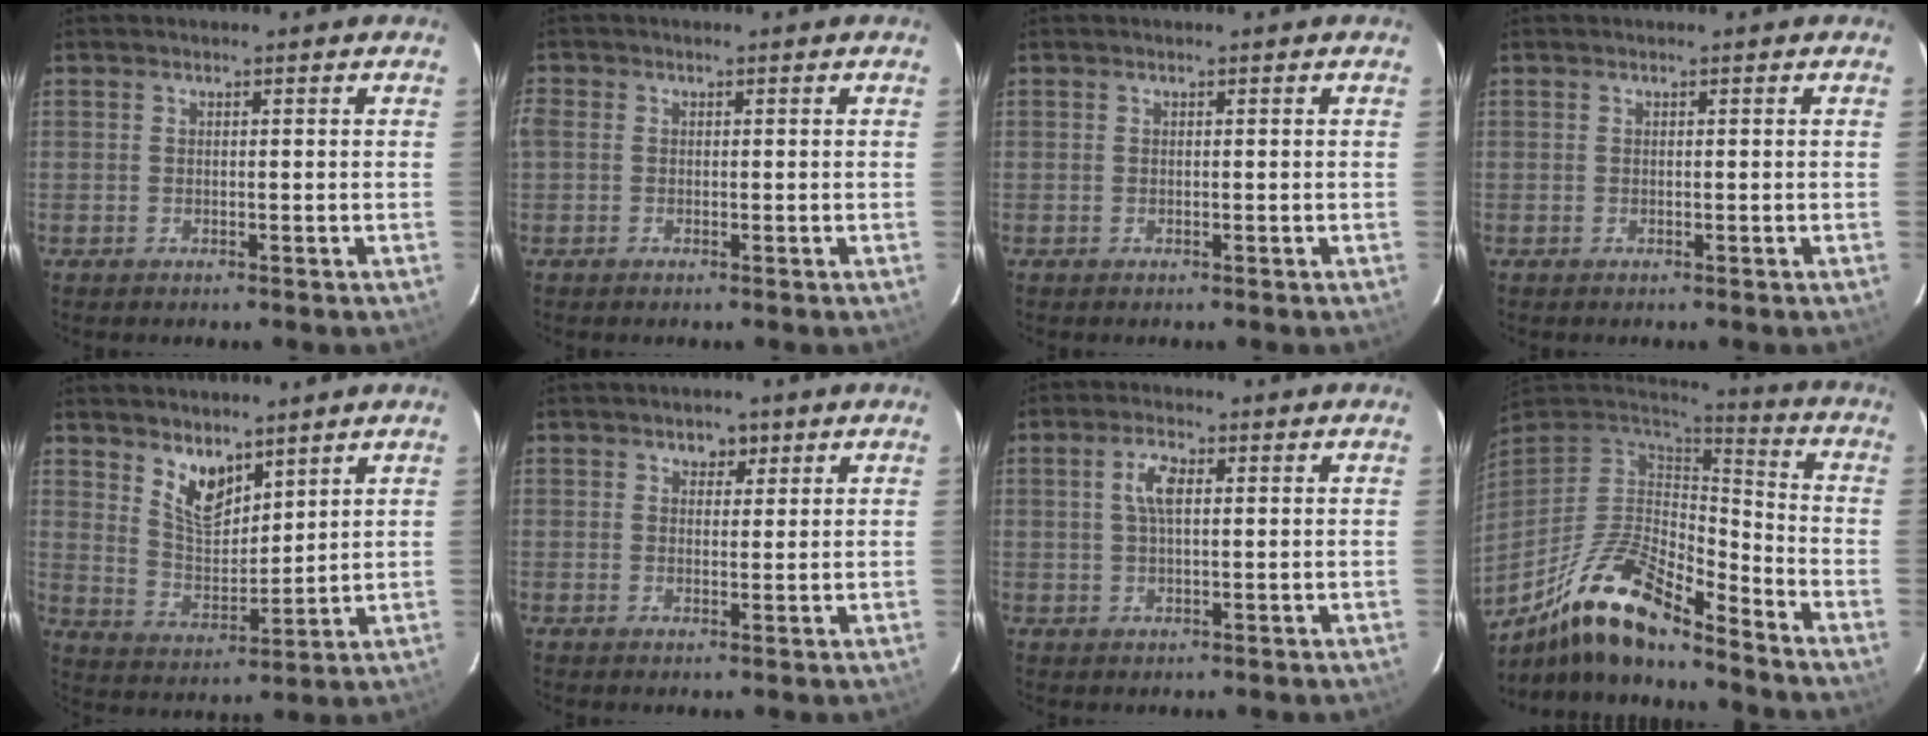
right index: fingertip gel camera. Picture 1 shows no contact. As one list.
[{"total": 2.2, "force": [-0.6, 1.8, 1.1], "torque": [-0.023, -0.002, -0.017]}, {"total": 0.0}, {"total": 0.0}, {"total": 7.9, "force": [5.6, 3.6, 4.1], "torque": [-0.065, -0.005, 0.112]}, {"total": 2.6, "force": [1.5, 2.0, 0.9], "torque": [-0.004, 0.003, 0.022]}, {"total": 4.2, "force": [1.0, 1.7, 3.7], "torque": [-0.072, 0.008, 0.020]}, {"total": 17.8, "force": [-12.8, 4.7, 11.5], "torque": [-0.227, -0.020, -0.245]}]